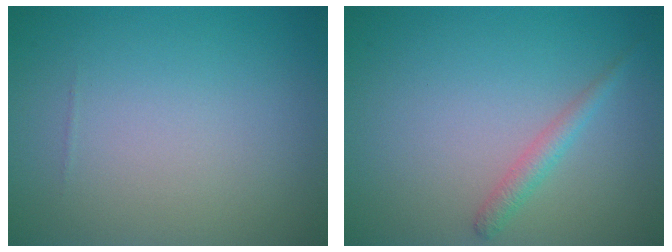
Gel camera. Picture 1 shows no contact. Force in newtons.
{"total": 1.6, "press": 1.6, "slide": 0.0}